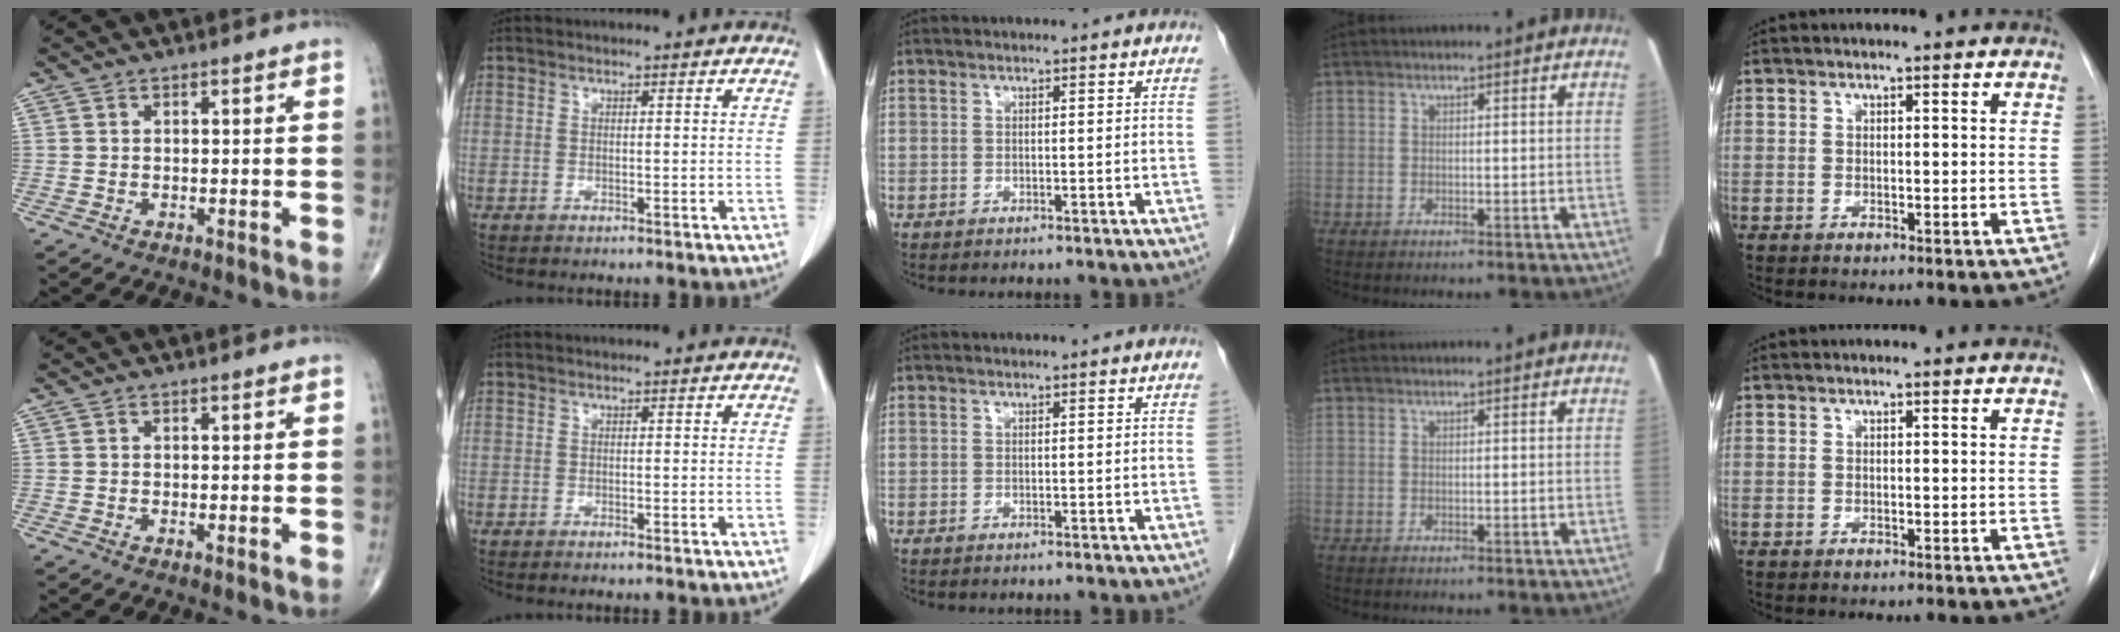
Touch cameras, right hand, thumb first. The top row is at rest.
{"thumb": {"total": 0.6, "force": [-0.1, 0.1, 0.6], "torque": [-0.013, -0.003, -0.004]}, "index": {"total": 0.7, "force": [-0.6, 0.0, 0.4], "torque": [-0.010, -0.002, -0.009]}}